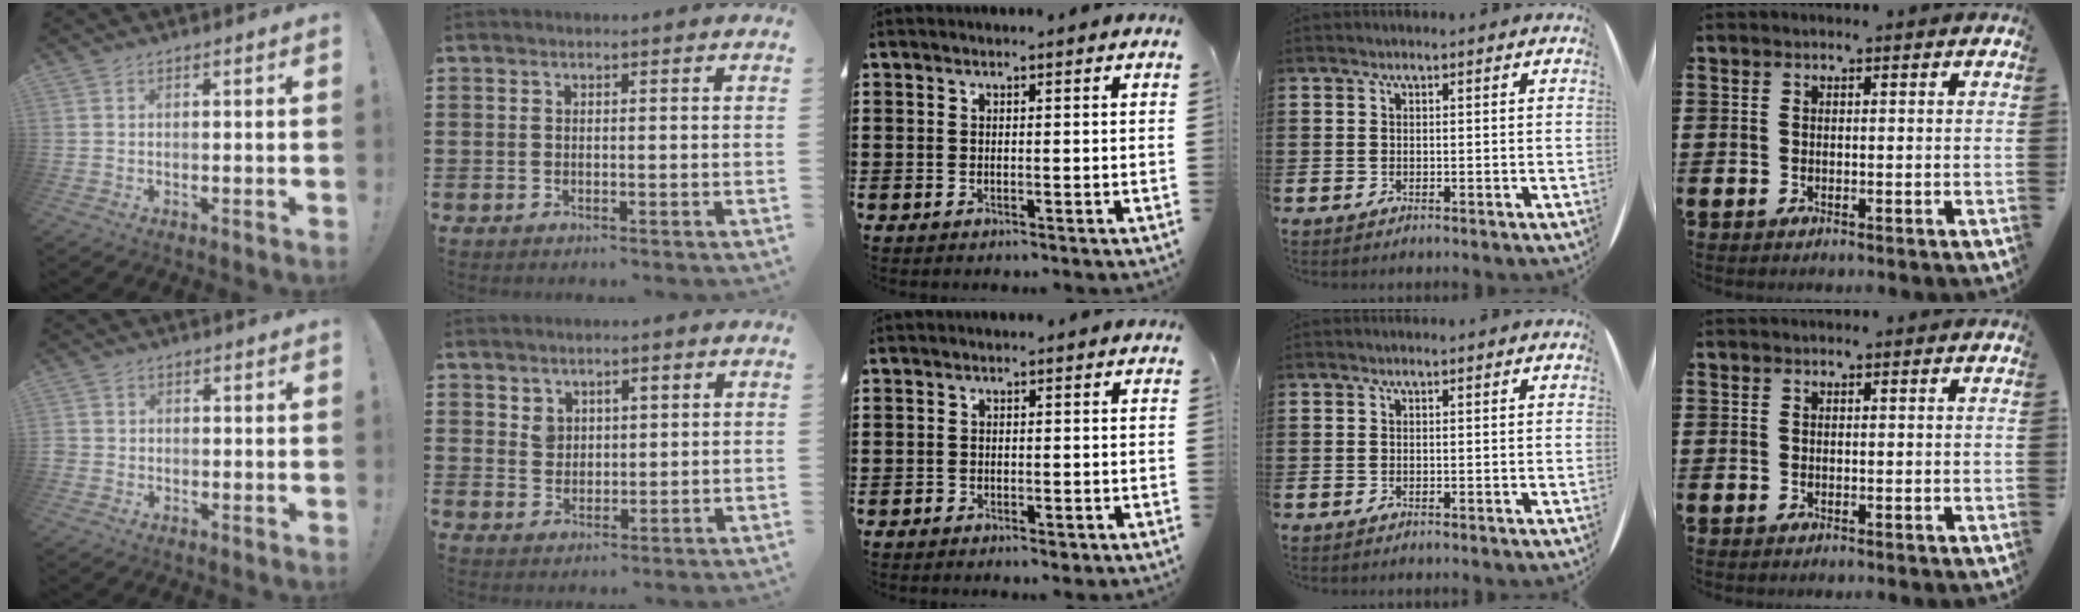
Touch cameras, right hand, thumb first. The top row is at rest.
{"thumb": {"total": 1.7, "force": [-0.9, 1.4, 0.6], "torque": [-0.014, 0.008, -0.015]}, "index": {"total": 2.4, "force": [1.4, 1.8, 0.8], "torque": [-0.023, 0.007, 0.025]}, "middle": {"total": 1.1, "force": [-0.9, 0.6, 0.4], "torque": [-0.009, -0.001, -0.017]}}